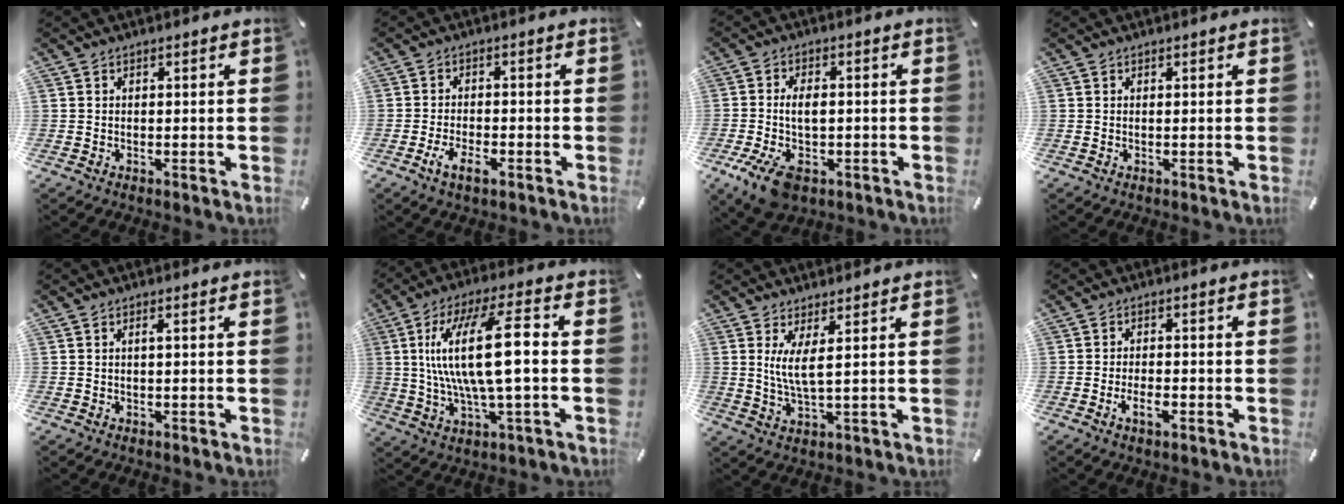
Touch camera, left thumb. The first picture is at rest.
{"total": 5.2, "force": [-2.6, 2.2, 3.9], "torque": [-0.080, 0.004, -0.048]}
{"total": 10.6, "force": [-2.0, 6.6, 8.1], "torque": [-0.149, 0.001, -0.033]}
{"total": 0.0}
{"total": 1.2, "force": [0.2, 0.0, 1.2], "torque": [-0.022, -0.001, 0.002]}
{"total": 18.0, "force": [1.6, 4.8, 17.3], "torque": [-0.356, -0.002, 0.011]}
{"total": 5.6, "force": [1.9, 1.0, 5.2], "torque": [-0.112, -0.006, 0.032]}
{"total": 4.6, "force": [-2.0, 2.0, 3.6], "torque": [-0.063, 0.009, -0.036]}